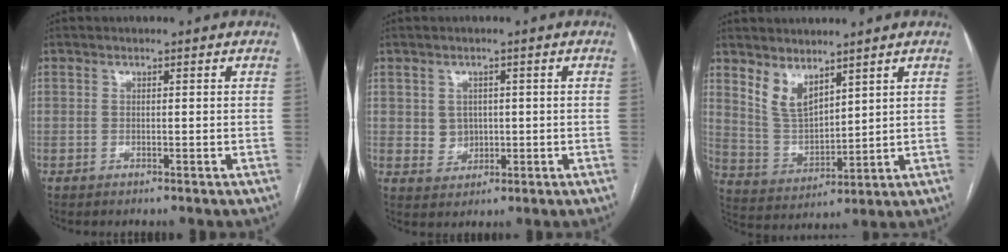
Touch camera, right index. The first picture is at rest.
{"total": 3.5, "force": [0.4, 3.3, 1.2], "torque": [-0.015, 0.007, 0.014]}
{"total": 7.1, "force": [5.1, 3.2, 3.9], "torque": [-0.079, -0.004, 0.115]}